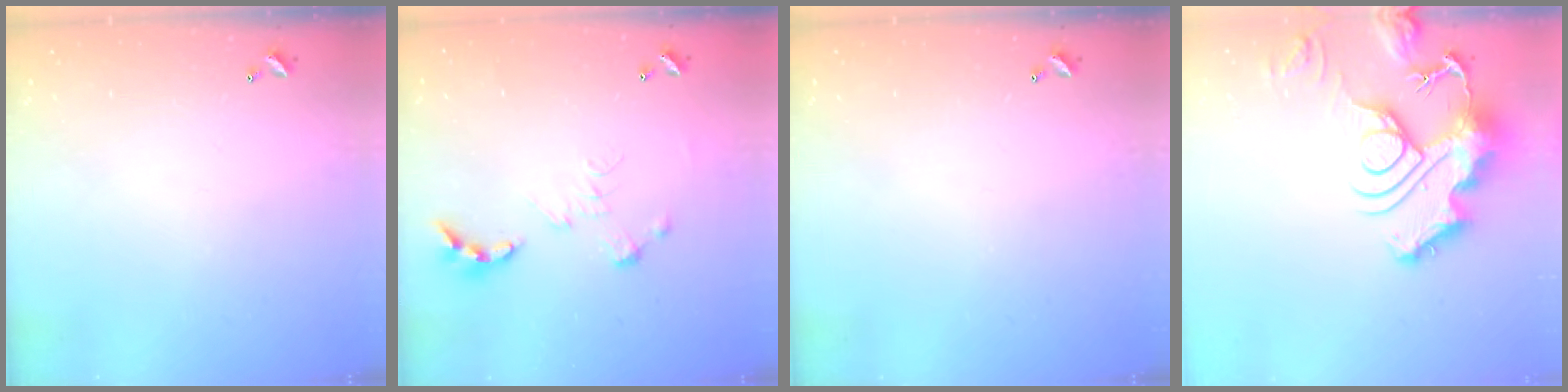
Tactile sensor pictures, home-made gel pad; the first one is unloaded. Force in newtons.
{"total": 0.0}
{"total": 0.0}
{"total": 17.0, "press": 16.9, "slide": 1.8}